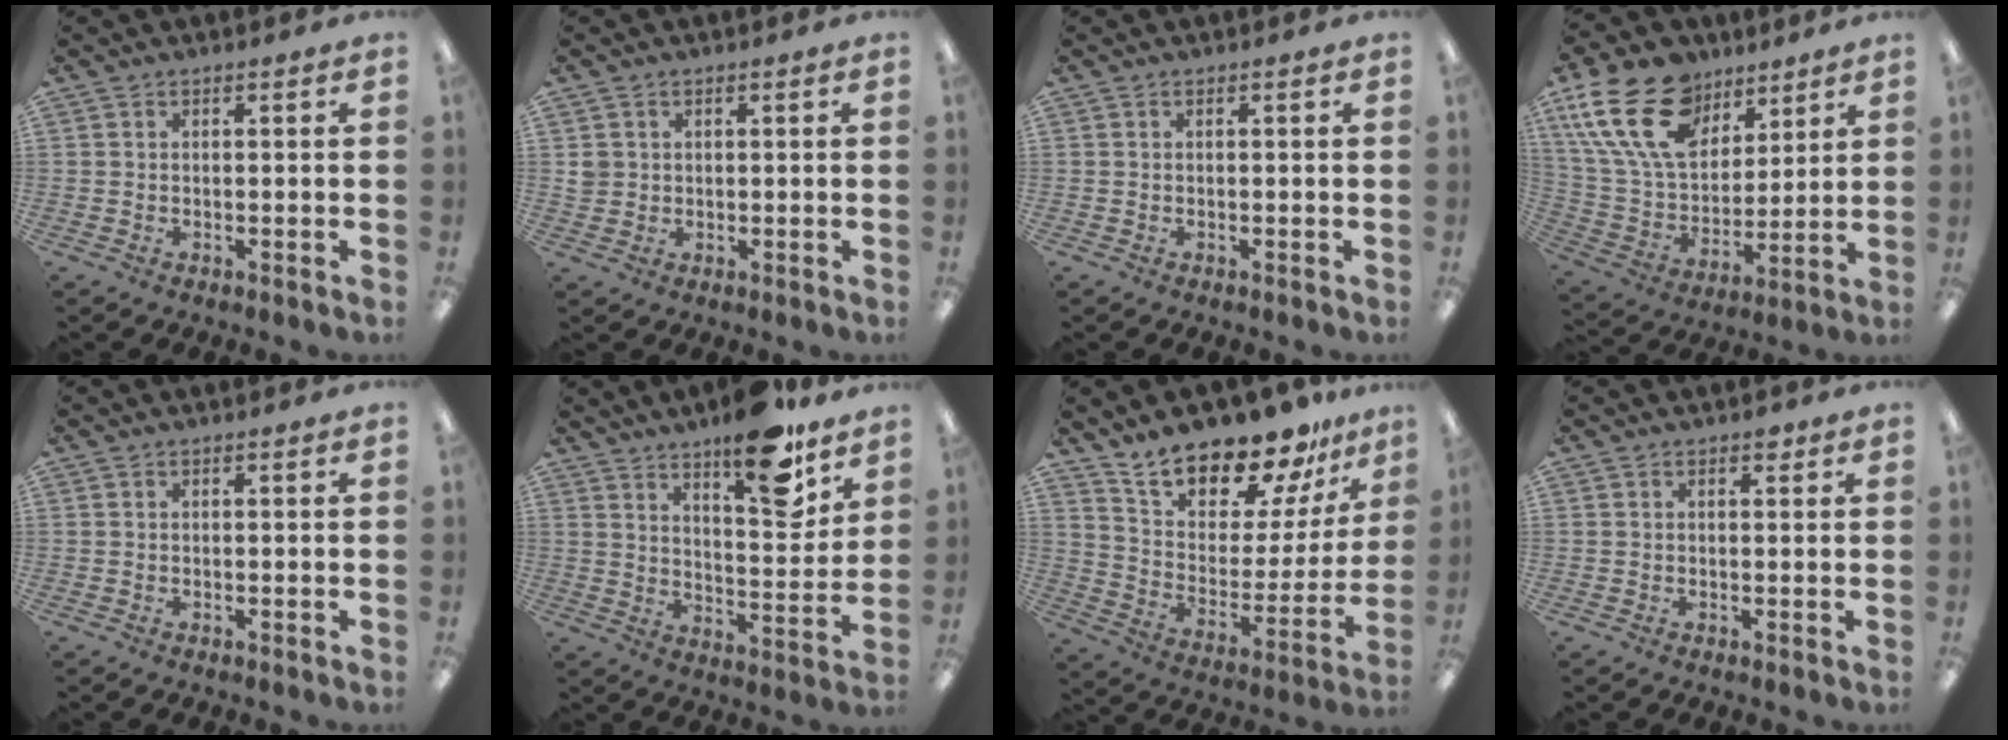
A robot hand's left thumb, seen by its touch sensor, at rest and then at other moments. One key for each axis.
{"total": 2.4, "fx": 0.6, "fy": 2.3, "fz": 0.2, "tx": -0.001, "ty": -0.001, "tz": 0.008}
{"total": 0.0}
{"total": 22.0, "fx": 11.6, "fy": 14.1, "fz": 12.2, "tx": -0.257, "ty": -0.044, "tz": 0.216}
{"total": 0.0}
{"total": 16.4, "fx": 12.0, "fy": 5.4, "fz": 9.7, "tx": -0.126, "ty": -0.083, "tz": 0.196}
{"total": 17.7, "fx": 16.1, "fy": 5.2, "fz": 5.2, "tx": -0.106, "ty": -0.135, "tz": 0.287}
{"total": 1.4, "fx": 0.9, "fy": 0.8, "fz": 0.8, "tx": 0.000, "ty": -0.004, "tz": 0.012}